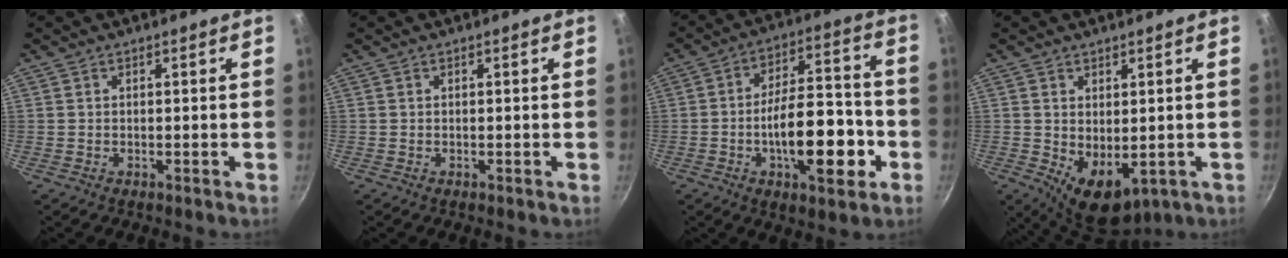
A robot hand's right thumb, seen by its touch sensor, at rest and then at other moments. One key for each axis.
{"total": 0.0}
{"total": 17.4, "fx": -5.3, "fy": 7.4, "fz": 14.8, "tx": -0.193, "ty": 0.044, "tz": -0.081}
{"total": 7.7, "fx": -0.3, "fy": 4.8, "fz": 6.0, "tx": -0.070, "ty": -0.018, "tz": 0.013}